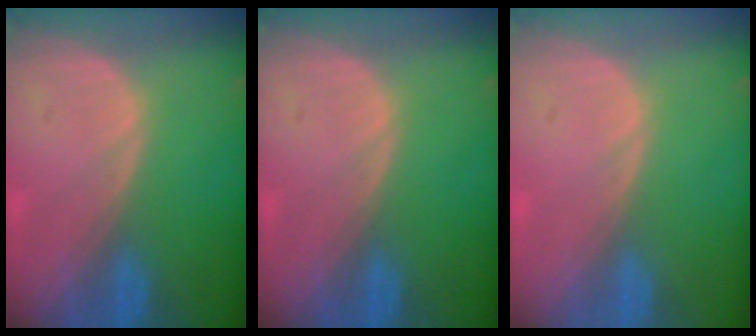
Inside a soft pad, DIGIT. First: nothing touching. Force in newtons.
{"total": 0.0}
{"total": 0.0}